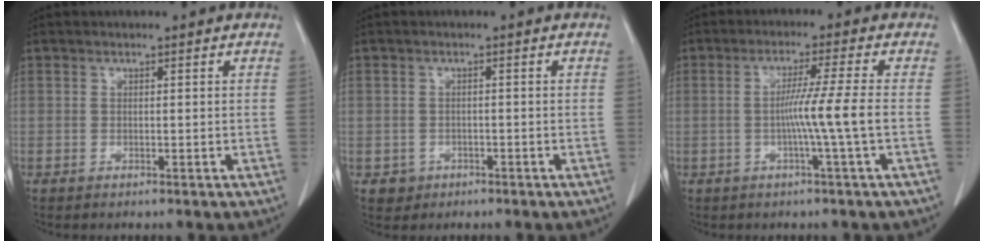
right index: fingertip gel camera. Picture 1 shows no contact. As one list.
[{"total": 2.3, "force": [-1.0, 2.0, 0.1], "torque": [0.002, 0.009, -0.013]}, {"total": 6.2, "force": [-1.1, -2.0, 5.8], "torque": [-0.099, -0.001, -0.018]}]